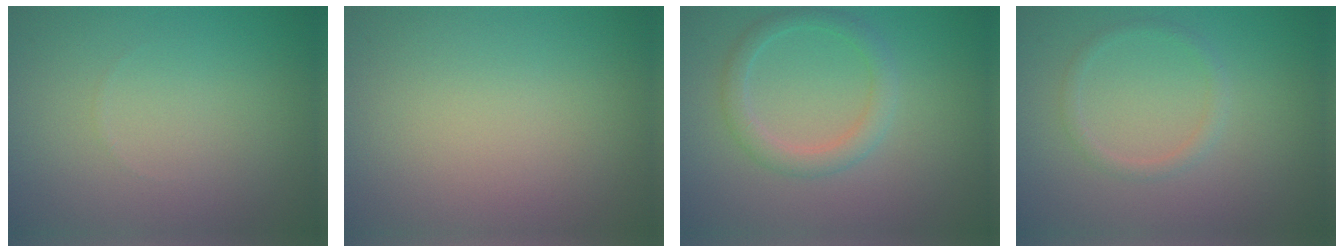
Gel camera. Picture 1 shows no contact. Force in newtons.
{"total": 0.0}
{"total": 2.5, "press": 2.5, "slide": 0.1}
{"total": 1.3, "press": 1.2, "slide": 0.0}